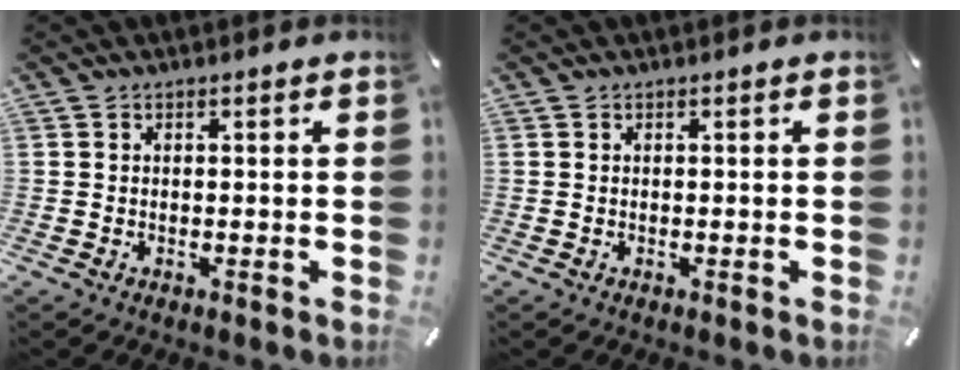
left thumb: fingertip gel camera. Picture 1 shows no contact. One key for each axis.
{"total": 0.0}